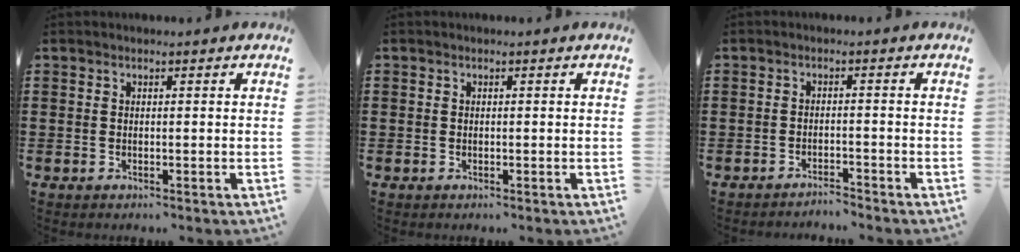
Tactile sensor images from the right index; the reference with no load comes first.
{"total": 0.6, "force": [-0.1, 0.6, 0.1], "torque": [-0.002, 0.005, -0.003]}
{"total": 2.0, "force": [-2.0, 0.0, 0.0], "torque": [-0.006, 0.003, -0.044]}